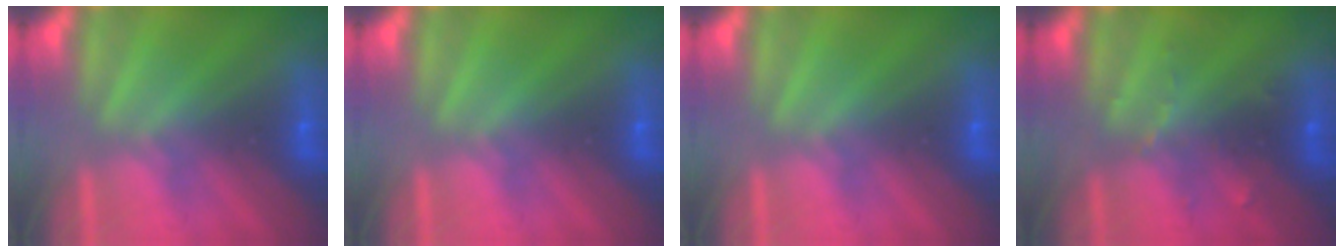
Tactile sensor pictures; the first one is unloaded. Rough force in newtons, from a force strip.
{"total": 0.0}
{"total": 0.0}
{"total": 2.8}